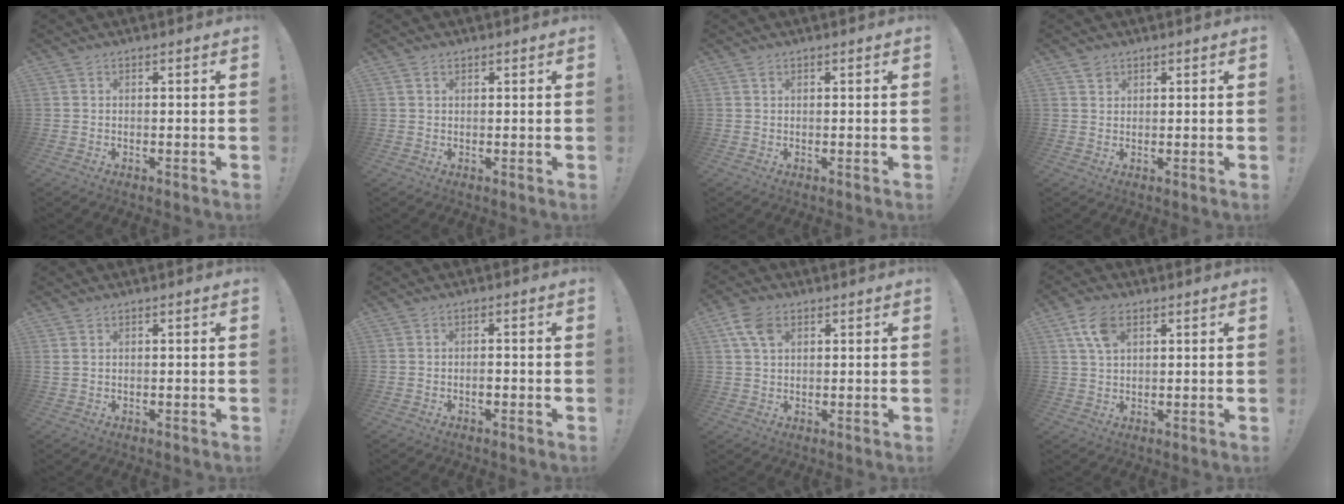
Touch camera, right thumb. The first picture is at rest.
{"total": 1.2, "force": [0.7, 0.8, 0.5], "torque": [-0.003, -0.003, 0.013]}
{"total": 0.7, "force": [0.4, 0.5, 0.3], "torque": [-0.001, 0.000, 0.006]}
{"total": 1.8, "force": [1.4, 1.1, 0.3], "torque": [0.002, -0.006, 0.025]}
{"total": 1.4, "force": [0.8, 0.8, 0.9], "torque": [-0.027, 0.005, 0.017]}
{"total": 1.7, "force": [-1.0, 0.5, 1.2], "torque": [-0.029, 0.002, -0.016]}
{"total": 7.4, "force": [3.1, 4.8, 4.8], "torque": [-0.083, 0.000, 0.063]}
{"total": 7.5, "force": [3.4, 4.1, 5.2], "torque": [-0.093, -0.002, 0.066]}